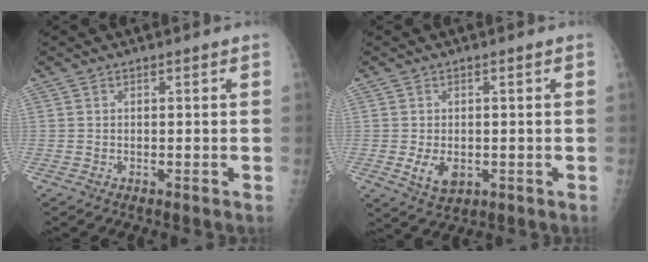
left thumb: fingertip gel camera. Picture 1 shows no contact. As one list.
[{"total": 4.0, "force": [-0.6, 2.6, 2.9], "torque": [-0.047, -0.008, -0.001]}]